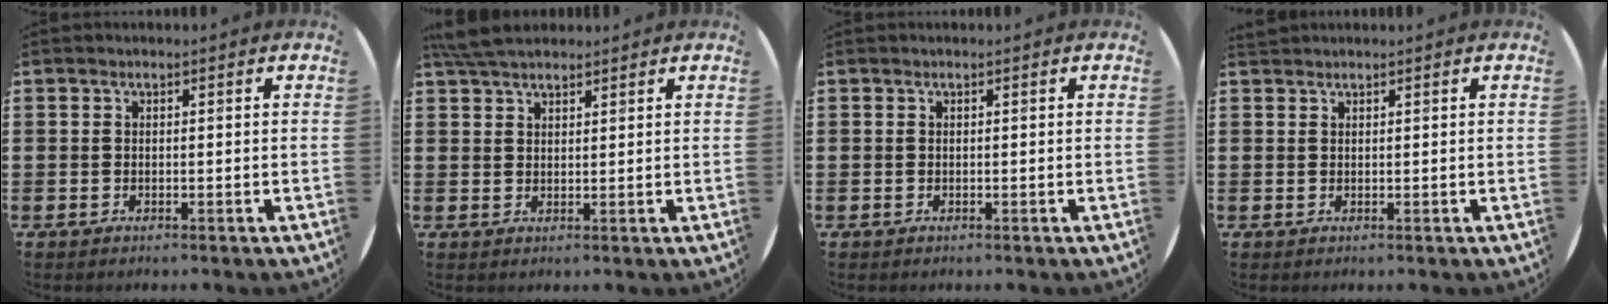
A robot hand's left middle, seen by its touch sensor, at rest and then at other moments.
{"total": 4.6, "force": [4.0, 1.2, 1.9], "torque": [-0.046, -0.001, 0.075]}
{"total": 0.0}
{"total": 0.6, "force": [0.6, 0.0, -0.2], "torque": [0.003, 0.002, 0.012]}